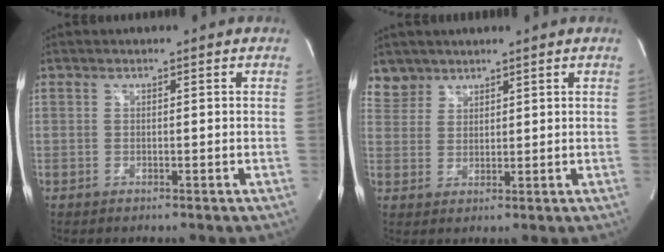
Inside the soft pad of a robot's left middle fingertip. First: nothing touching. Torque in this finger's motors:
{"motor_torque": [0.15, -0.19, -0.01, 0.00]}